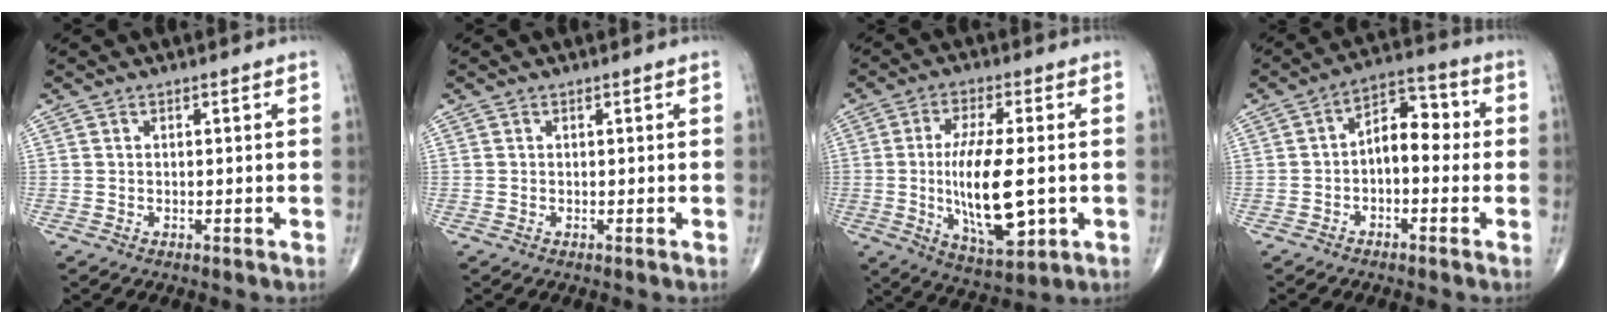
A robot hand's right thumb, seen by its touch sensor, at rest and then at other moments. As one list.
[{"total": 0.0}, {"total": 15.3, "force": [-1.4, 5.6, 14.1], "torque": [-0.249, -0.010, -0.016]}, {"total": 8.1, "force": [-0.6, 4.8, 6.5], "torque": [-0.070, 0.037, -0.023]}]